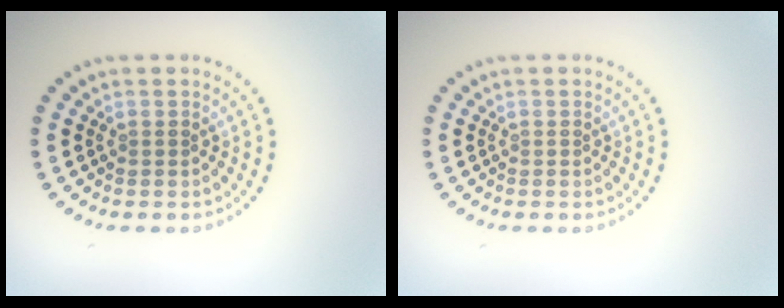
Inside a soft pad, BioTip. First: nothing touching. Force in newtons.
{"total": 0.0}